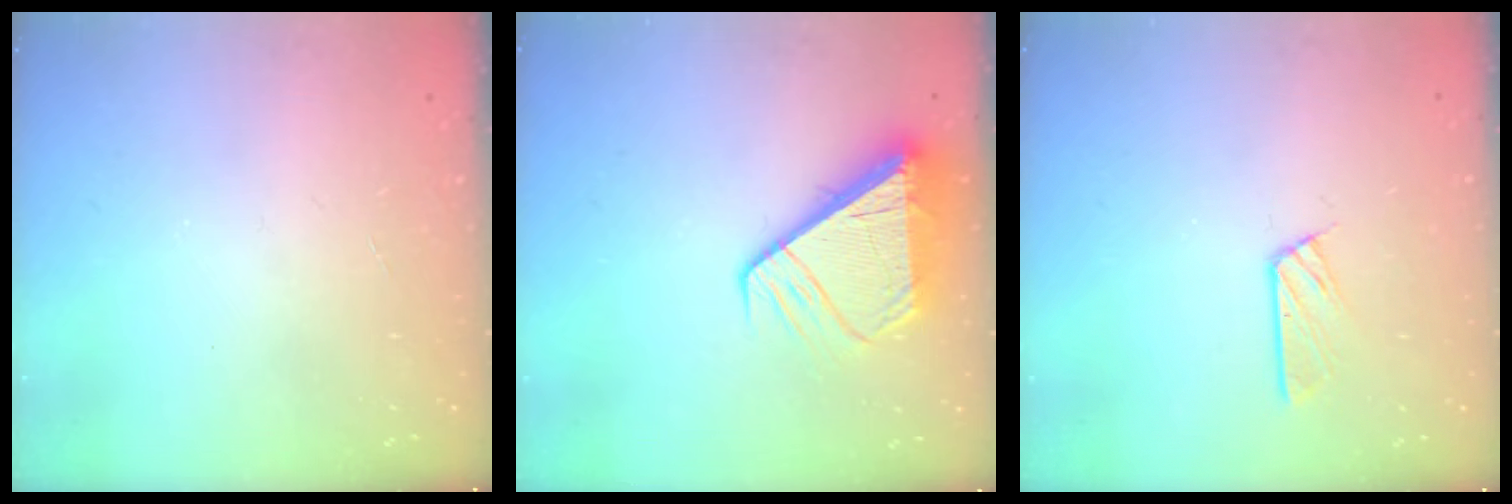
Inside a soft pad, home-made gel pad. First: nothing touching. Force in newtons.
{"total": 10.9, "press": 10.8, "slide": 1.2}
{"total": 4.7, "press": 4.6, "slide": 0.3}